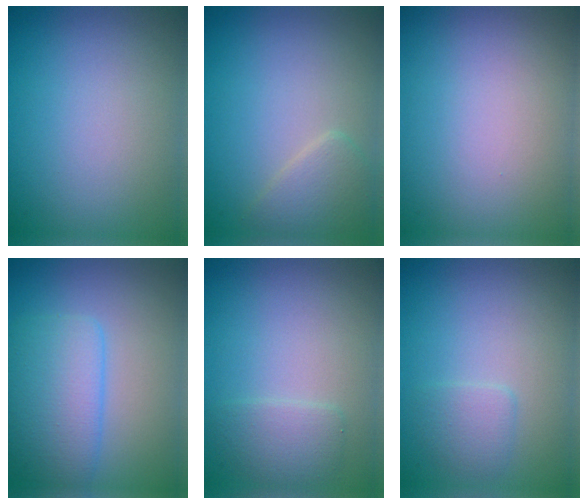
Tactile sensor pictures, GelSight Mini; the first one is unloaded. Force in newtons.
{"total": 2.2, "press": 2.2, "slide": 0.1}
{"total": 0.0}
{"total": 4.5, "press": 4.5, "slide": 0.3}
{"total": 2.0, "press": 2.0, "slide": 0.2}
{"total": 1.4, "press": 1.4, "slide": 0.1}